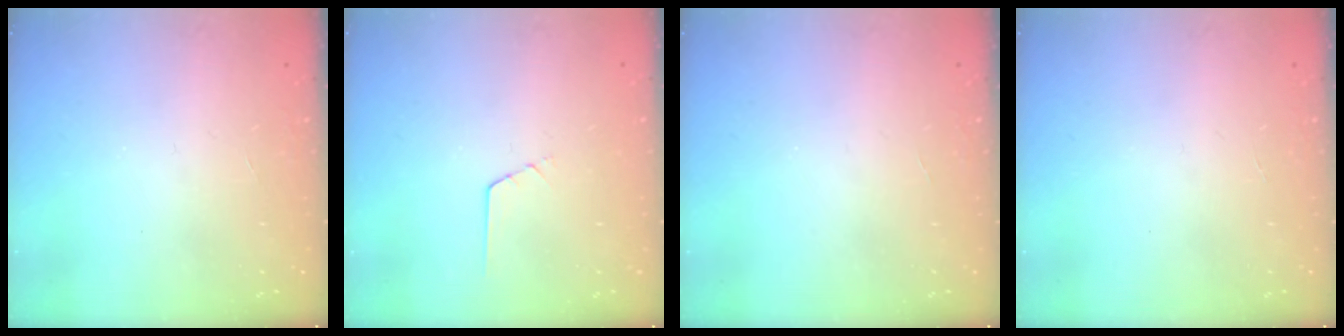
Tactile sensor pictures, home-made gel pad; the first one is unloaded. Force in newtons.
{"total": 0.6, "press": 0.5, "slide": 0.2}
{"total": 0.0}
{"total": 0.0}